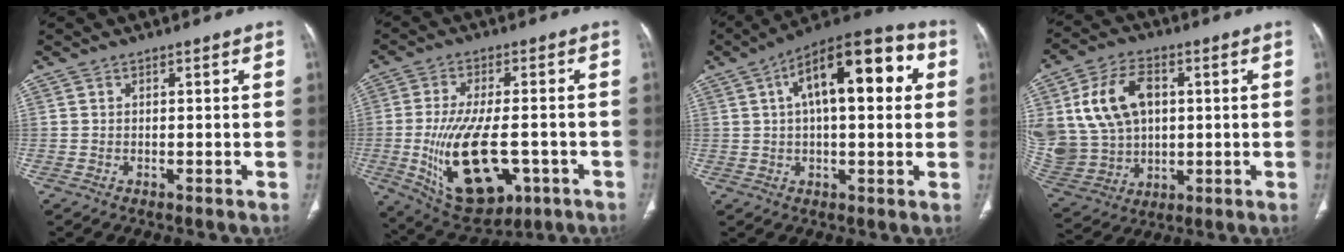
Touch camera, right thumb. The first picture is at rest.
{"total": 18.2, "force": [-4.5, 9.0, 15.2], "torque": [-0.271, -0.002, -0.047]}
{"total": 18.9, "force": [4.8, 8.0, 16.5], "torque": [-0.225, 0.029, 0.062]}
{"total": 18.7, "force": [4.3, 13.7, 11.9], "torque": [-0.229, 0.006, 0.100]}